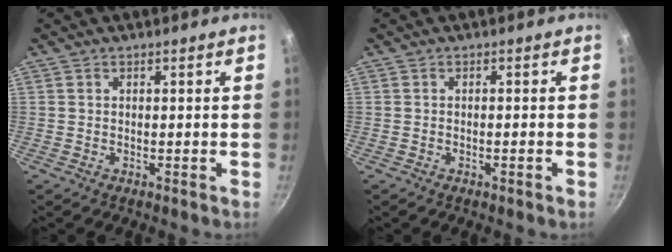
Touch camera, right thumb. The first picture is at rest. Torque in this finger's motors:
{"motor_torque": [-0.79, 0.12, -0.22, -0.34, 0.02]}